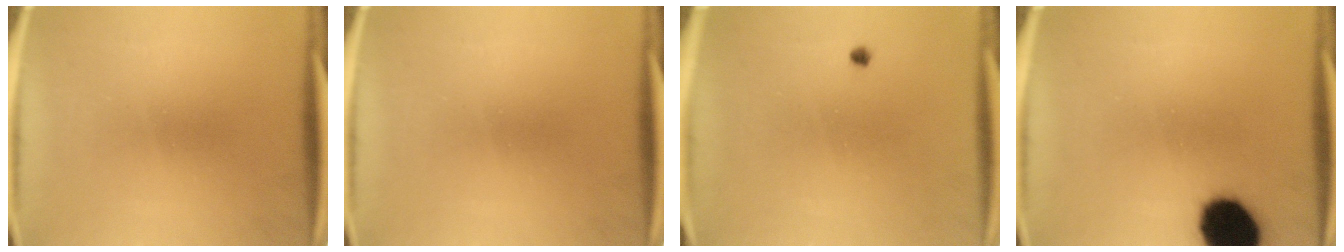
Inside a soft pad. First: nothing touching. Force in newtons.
{"total": 0.0}
{"total": 0.6}
{"total": 15.1}